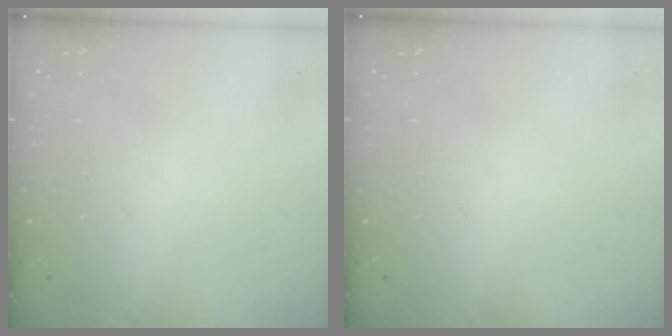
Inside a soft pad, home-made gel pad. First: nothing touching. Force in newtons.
{"total": 0.0}